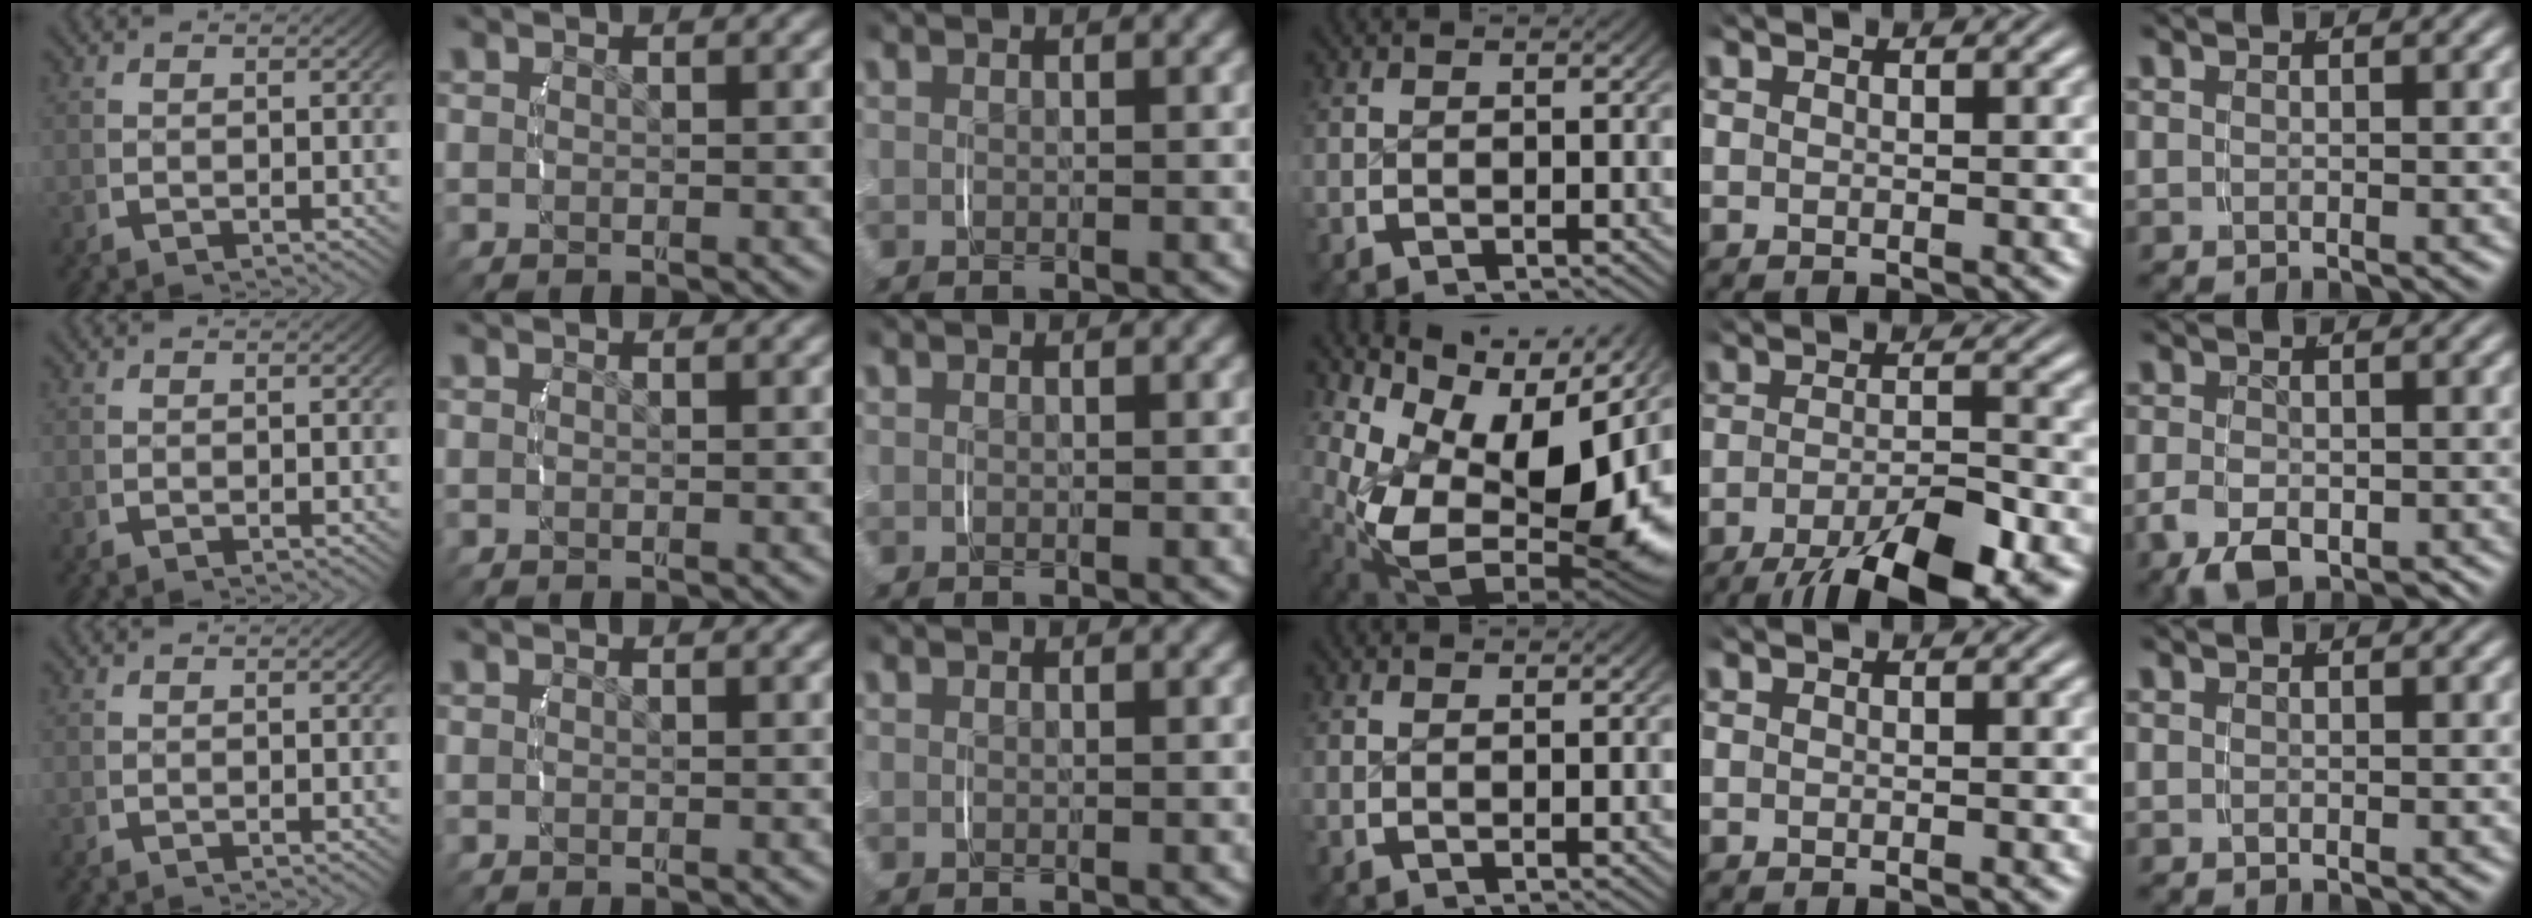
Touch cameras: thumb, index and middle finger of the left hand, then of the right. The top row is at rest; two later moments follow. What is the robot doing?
{"motion": "lift_and_place", "object": "ethernet cable"}